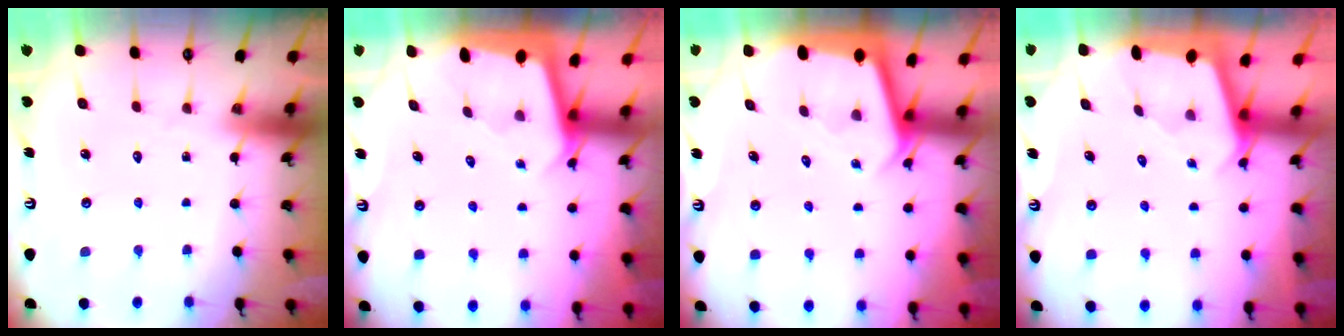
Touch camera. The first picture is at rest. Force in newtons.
{"total": 1.8, "press": 1.8, "slide": 0.1}
{"total": 2.3, "press": 2.3, "slide": 0.1}
{"total": 1.8, "press": 1.8, "slide": 0.1}